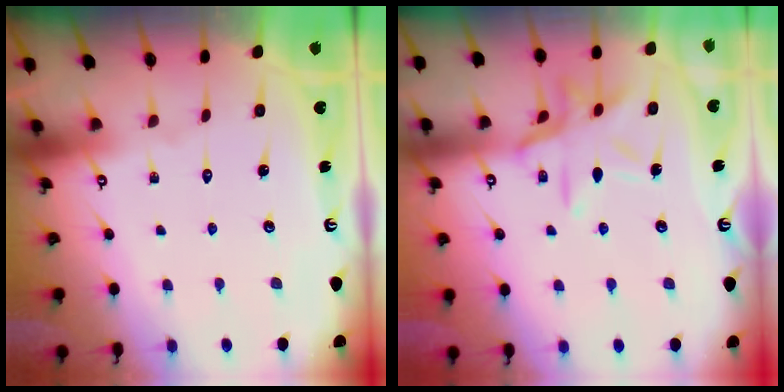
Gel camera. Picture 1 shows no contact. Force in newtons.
{"total": 13.4, "press": 13.3, "slide": 0.9}